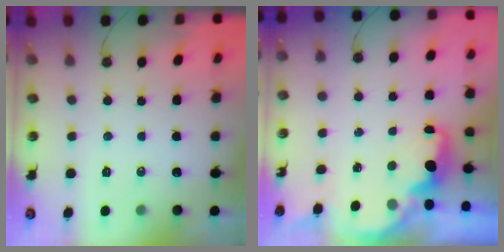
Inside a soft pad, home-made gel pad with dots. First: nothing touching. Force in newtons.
{"total": 2.5, "press": 2.4, "slide": 0.8}